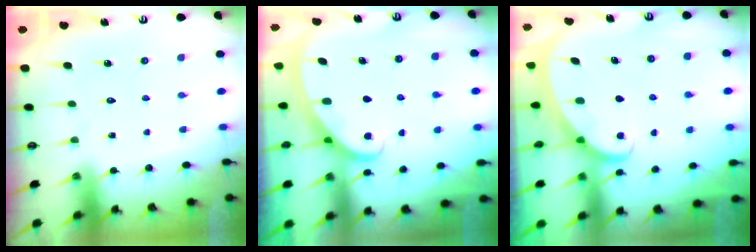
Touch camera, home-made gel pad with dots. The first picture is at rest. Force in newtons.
{"total": 2.7, "press": 2.7, "slide": 0.4}
{"total": 2.1, "press": 2.1, "slide": 0.1}